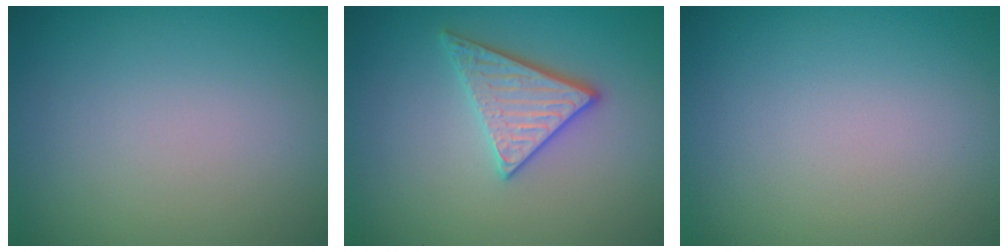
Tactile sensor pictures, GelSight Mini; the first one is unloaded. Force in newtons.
{"total": 3.1, "press": 2.9, "slide": 1.1}
{"total": 0.0}